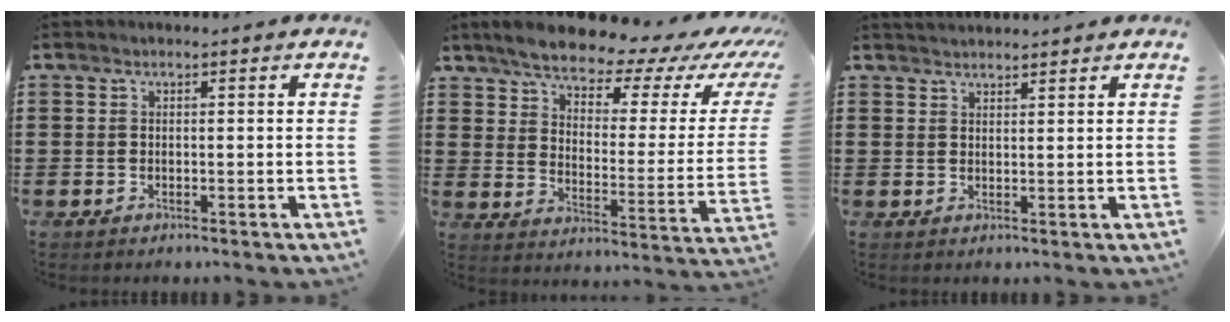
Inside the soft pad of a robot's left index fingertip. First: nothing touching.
{"total": 7.8, "force": [7.1, 1.9, 2.6], "torque": [-0.074, -0.056, 0.119]}
{"total": 1.7, "force": [1.7, 0.1, 0.0], "torque": [-0.003, 0.001, 0.033]}